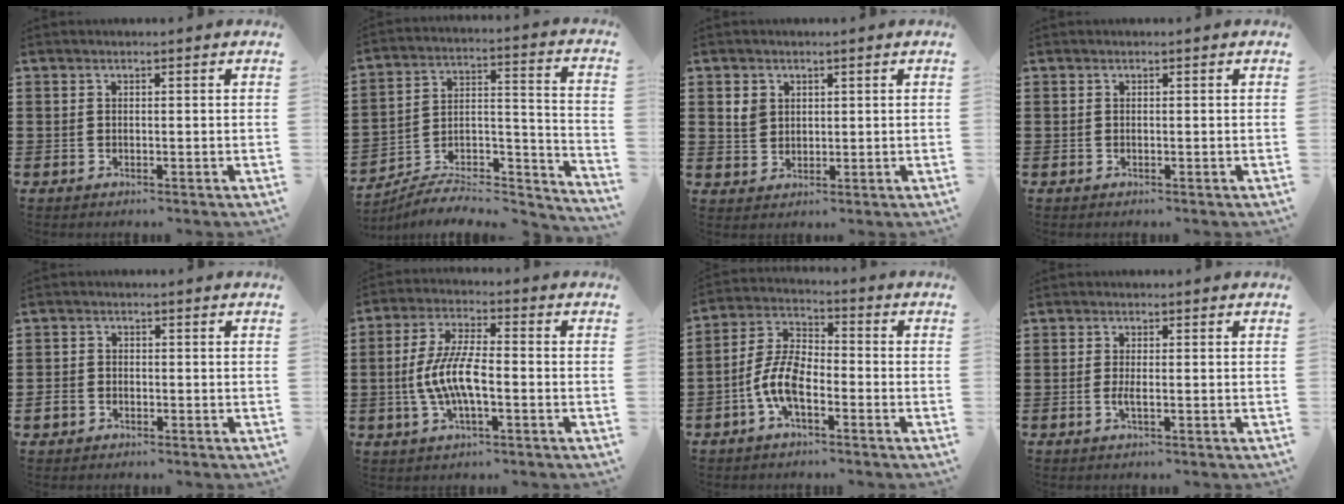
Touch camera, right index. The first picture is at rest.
{"total": 6.2, "force": [-5.7, 1.8, 2.0], "torque": [-0.023, 0.006, -0.110]}
{"total": 2.6, "force": [1.1, 2.2, 1.0], "torque": [-0.026, 0.008, 0.021]}
{"total": 0.0}
{"total": 1.9, "force": [-1.0, 1.5, 0.6], "torque": [-0.021, 0.000, -0.023]}
{"total": 7.8, "force": [-1.8, 2.5, 7.1], "torque": [-0.162, -0.009, -0.041]}
{"total": 7.7, "force": [-3.0, 3.4, 6.2], "torque": [-0.160, -0.006, -0.066]}
{"total": 1.7, "force": [-0.4, 0.2, 1.7], "torque": [-0.038, -0.006, -0.009]}